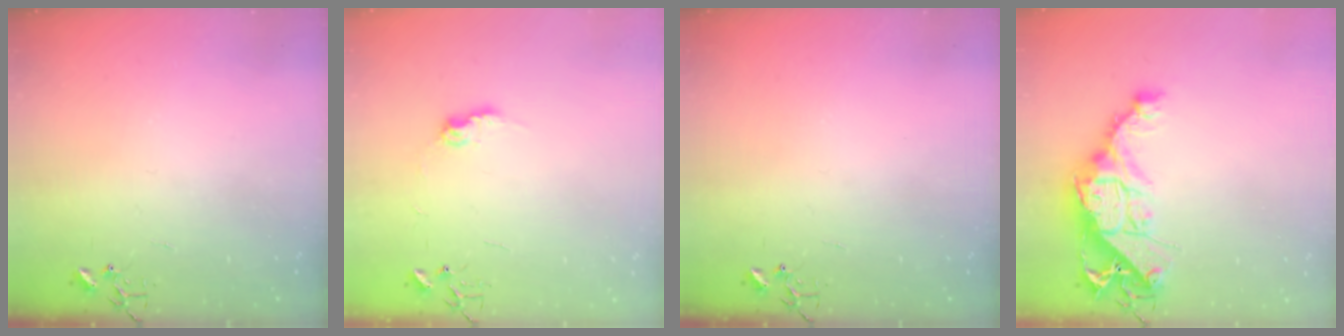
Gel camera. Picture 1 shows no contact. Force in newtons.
{"total": 7.2, "press": 7.2, "slide": 0.3}
{"total": 0.0}
{"total": 14.2, "press": 14.2, "slide": 1.1}